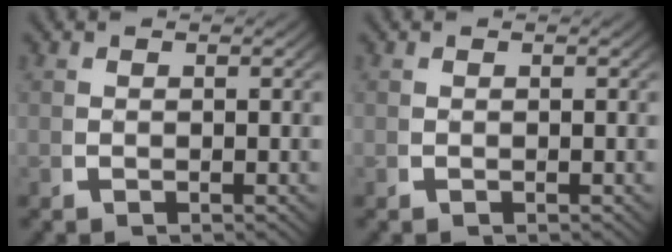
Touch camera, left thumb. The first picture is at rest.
{"total": 0.0}